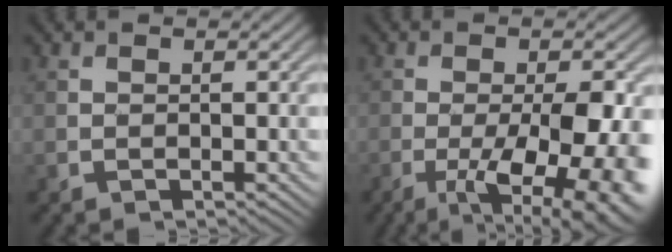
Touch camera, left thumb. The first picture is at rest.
{"total": 14.0, "force": [-4.8, 5.2, 12.0], "torque": [-0.171, -0.011, -0.061]}